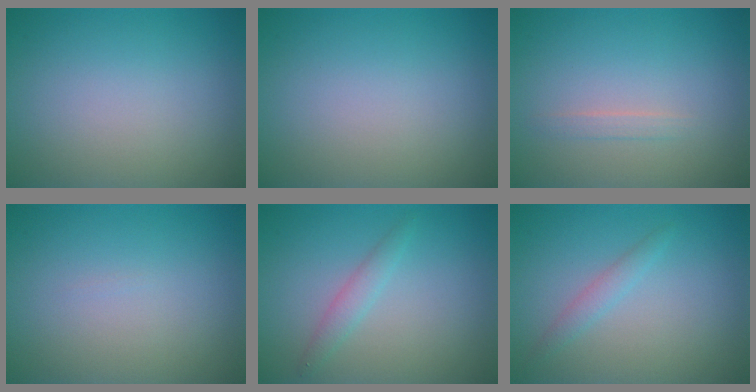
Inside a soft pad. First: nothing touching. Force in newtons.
{"total": 0.0}
{"total": 0.8, "press": 0.8, "slide": 0.0}
{"total": 0.0}
{"total": 1.5, "press": 1.5, "slide": 0.0}
{"total": 1.3, "press": 1.3, "slide": 0.1}